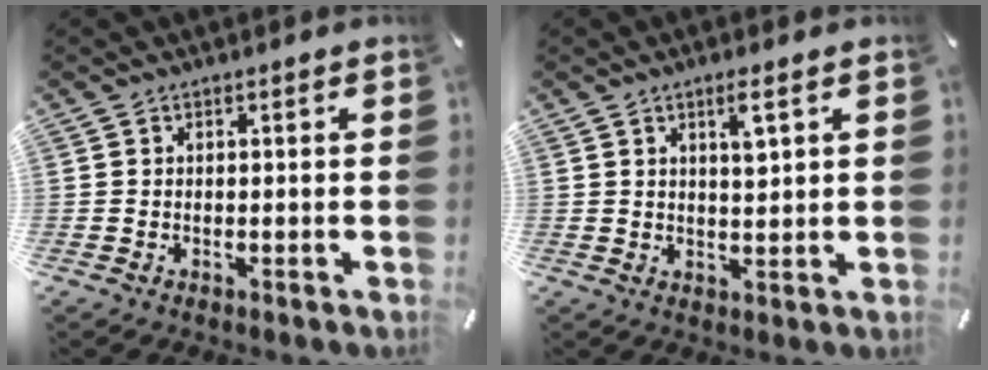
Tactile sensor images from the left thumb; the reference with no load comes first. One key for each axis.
{"total": 4.2, "fx": 2.1, "fy": 0.8, "fz": 3.5, "tx": -0.061, "ty": -0.006, "tz": 0.031}